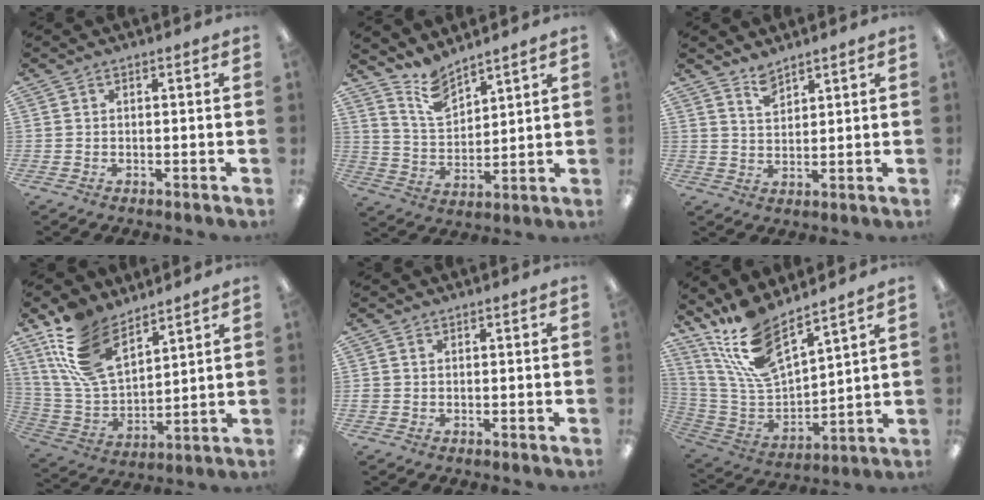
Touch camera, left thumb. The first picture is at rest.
{"total": 8.6, "force": [7.3, 2.8, 3.5], "torque": [-0.085, -0.038, 0.137]}
{"total": 3.9, "force": [3.6, 1.2, 1.1], "torque": [-0.020, -0.021, 0.066]}
{"total": 17.7, "force": [10.6, 9.4, 10.6], "torque": [-0.234, -0.034, 0.200]}
{"total": 0.6, "force": [0.0, 0.5, 0.2], "torque": [-0.003, 0.004, -0.001]}
{"total": 16.3, "force": [12.8, 4.9, 8.8], "torque": [-0.218, -0.078, 0.230]}